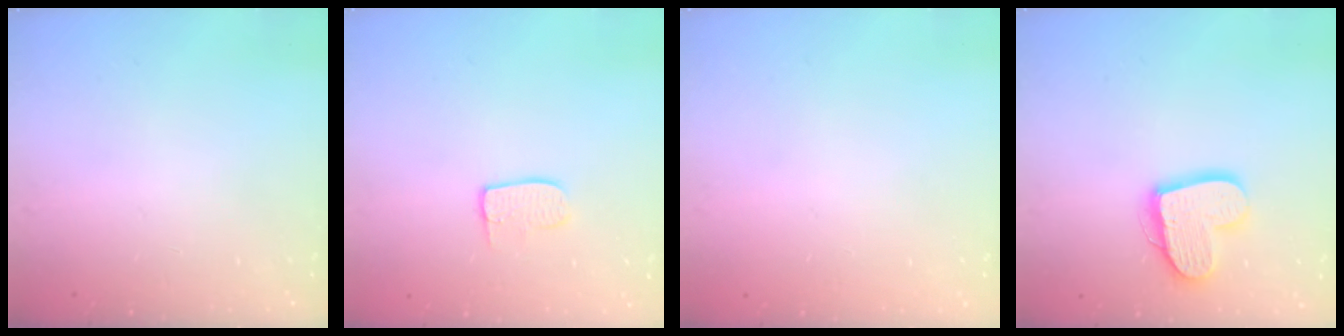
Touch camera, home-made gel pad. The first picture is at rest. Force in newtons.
{"total": 7.2, "press": 7.1, "slide": 0.4}
{"total": 0.0}
{"total": 14.8, "press": 14.7, "slide": 1.3}